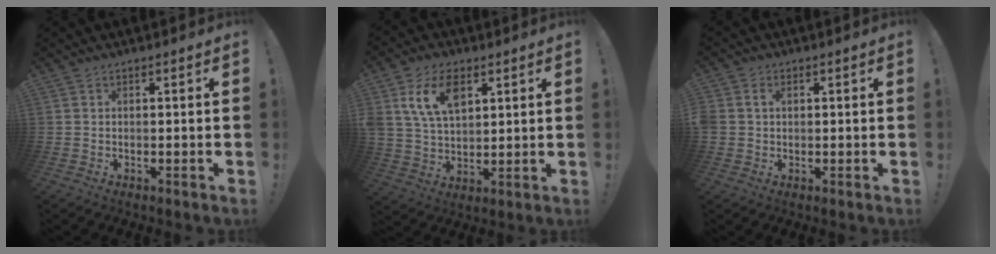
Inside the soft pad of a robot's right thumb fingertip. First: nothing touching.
{"total": 12.9, "force": [5.9, 8.1, 8.3], "torque": [-0.151, -0.007, 0.110]}
{"total": 2.7, "force": [0.5, 2.2, 1.4], "torque": [-0.023, 0.005, 0.008]}